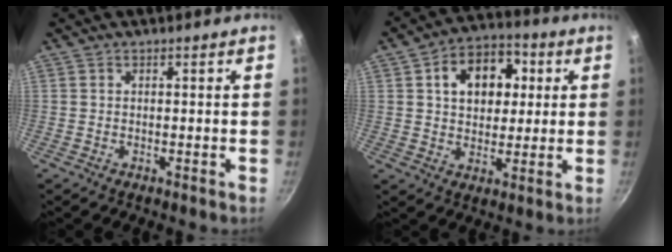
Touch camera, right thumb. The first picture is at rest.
{"total": 13.2, "force": [3.4, 9.5, 8.4], "torque": [-0.093, 0.010, 0.044]}